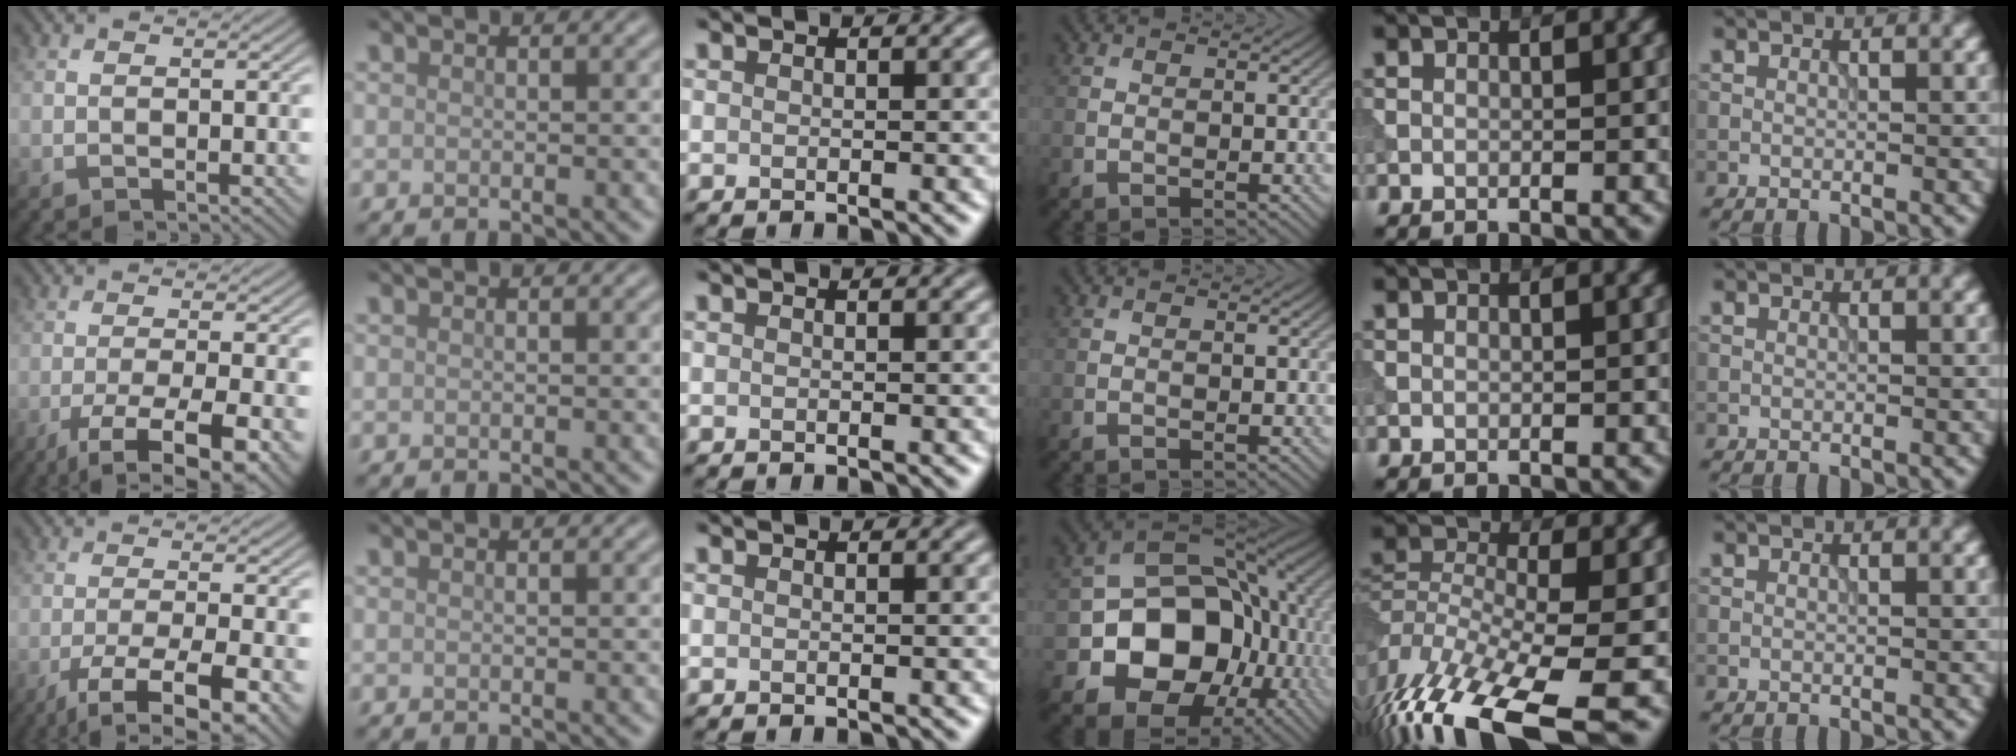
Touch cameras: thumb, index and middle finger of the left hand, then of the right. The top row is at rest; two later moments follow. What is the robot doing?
{"motion": "extract", "object": "tissue"}